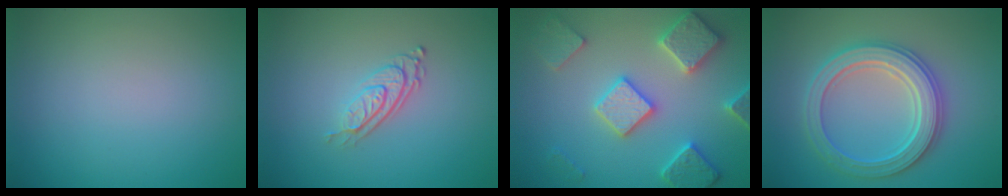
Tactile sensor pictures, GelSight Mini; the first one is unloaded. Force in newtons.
{"total": 2.9, "press": 1.9, "slide": 2.2}
{"total": 5.8, "press": 5.6, "slide": 1.2}
{"total": 5.5, "press": 5.4, "slide": 1.0}